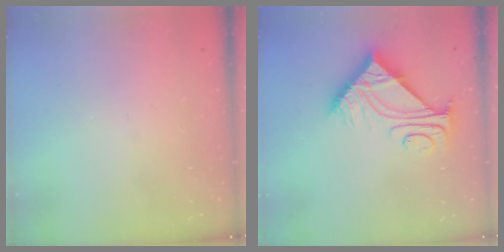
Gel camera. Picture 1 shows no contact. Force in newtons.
{"total": 9.0, "press": 8.9, "slide": 1.0}